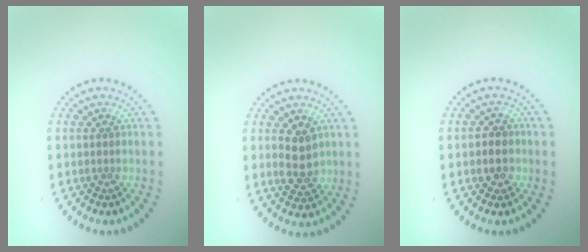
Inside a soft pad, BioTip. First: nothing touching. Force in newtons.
{"total": 2.8, "press": 2.8, "slide": 0.6}
{"total": 2.2, "press": 2.1, "slide": 0.6}